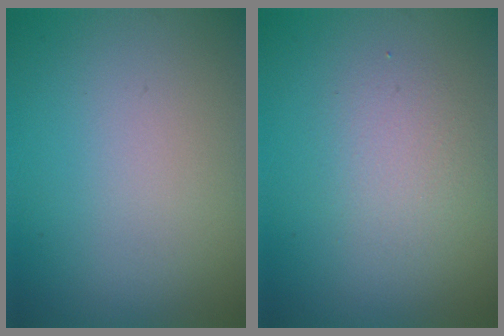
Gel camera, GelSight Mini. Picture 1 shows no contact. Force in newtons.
{"total": 2.2, "press": 2.2, "slide": 0.0}